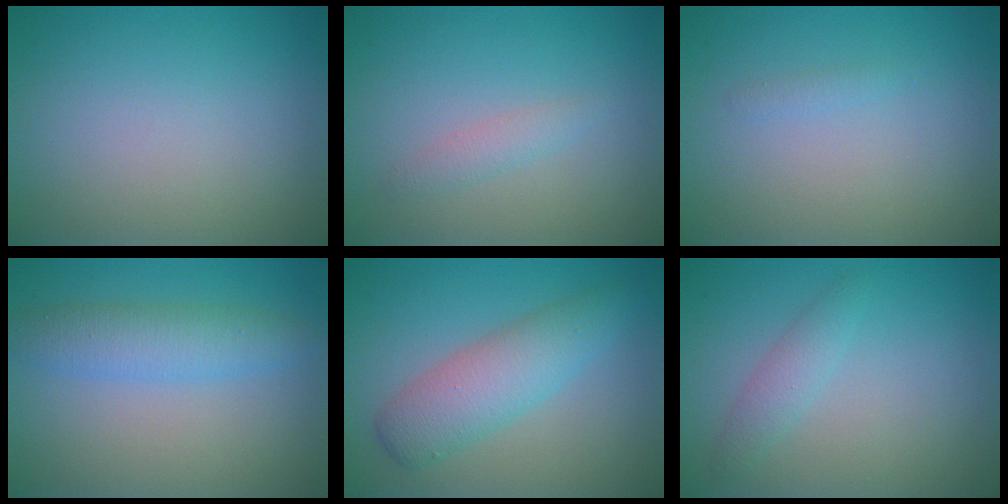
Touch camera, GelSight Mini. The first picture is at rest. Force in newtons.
{"total": 1.2, "press": 1.2, "slide": 0.1}
{"total": 0.6, "press": 0.6, "slide": 0.0}
{"total": 3.7, "press": 3.7, "slide": 0.1}
{"total": 4.7, "press": 4.7, "slide": 0.2}
{"total": 1.7, "press": 1.7, "slide": 0.0}